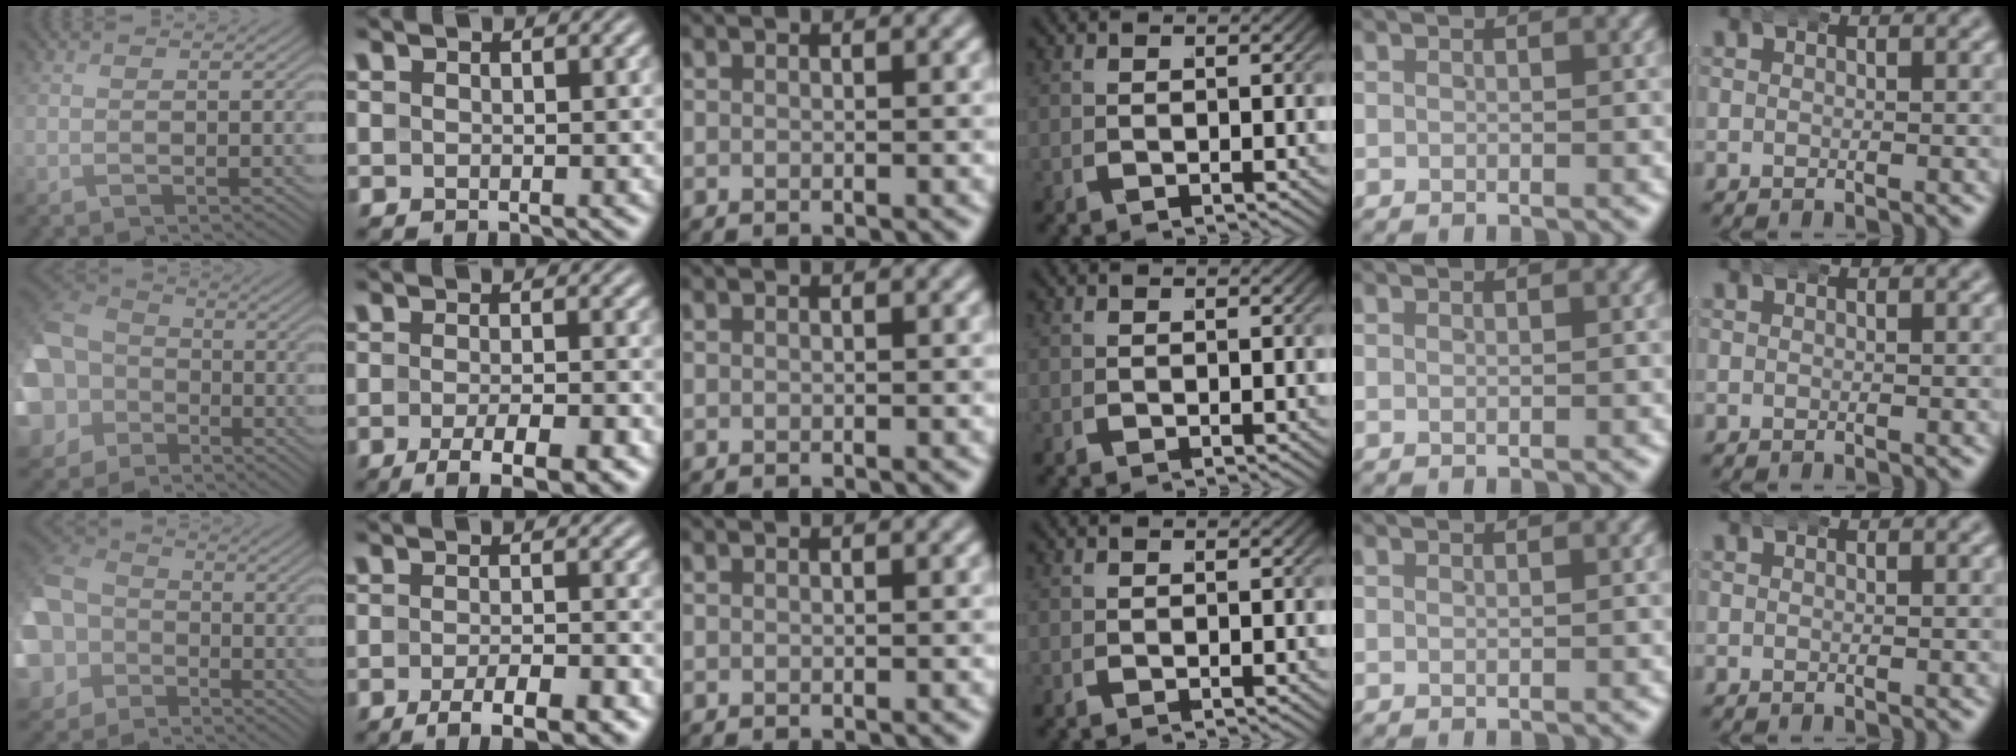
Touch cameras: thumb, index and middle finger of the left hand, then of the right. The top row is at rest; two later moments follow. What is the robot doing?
{"motion": "wrap", "object": "arm wrap"}